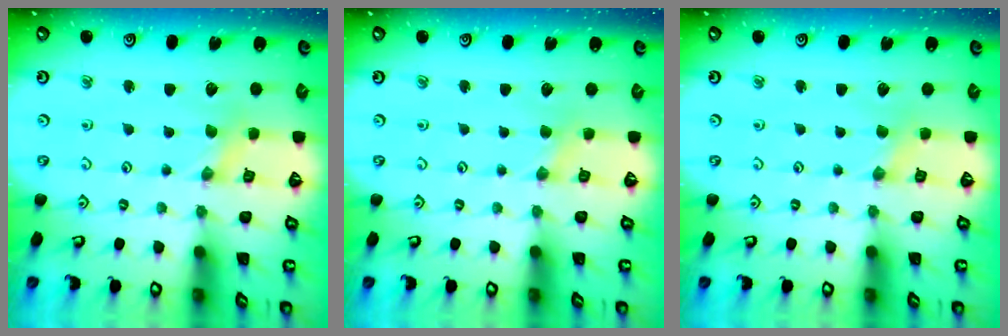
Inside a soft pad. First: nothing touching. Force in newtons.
{"total": 1.8, "press": 1.8, "slide": 0.2}
{"total": 0.7, "press": 0.7, "slide": 0.2}